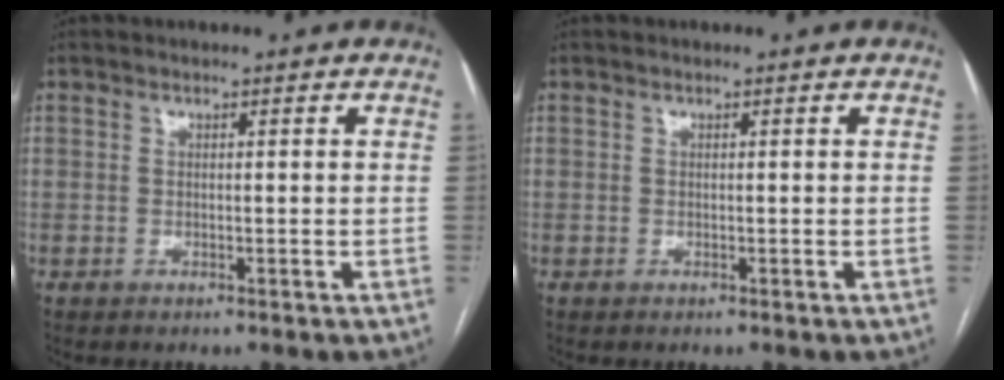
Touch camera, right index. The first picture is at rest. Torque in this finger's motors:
{"motor_torque": [0.01, 0.00, 0.00, 0.00]}